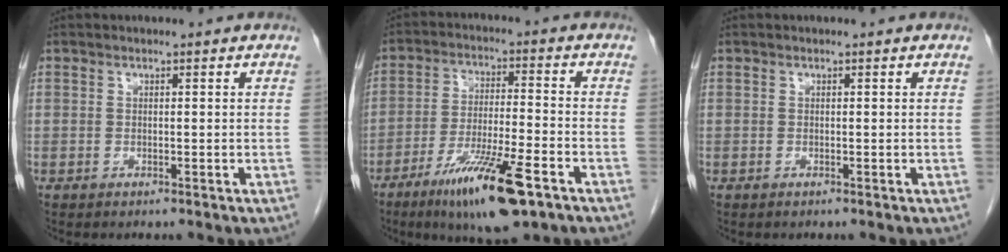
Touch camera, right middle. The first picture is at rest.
{"total": 13.6, "force": [-7.8, 1.6, 11.0], "torque": [-0.202, -0.029, -0.130]}
{"total": 0.0}